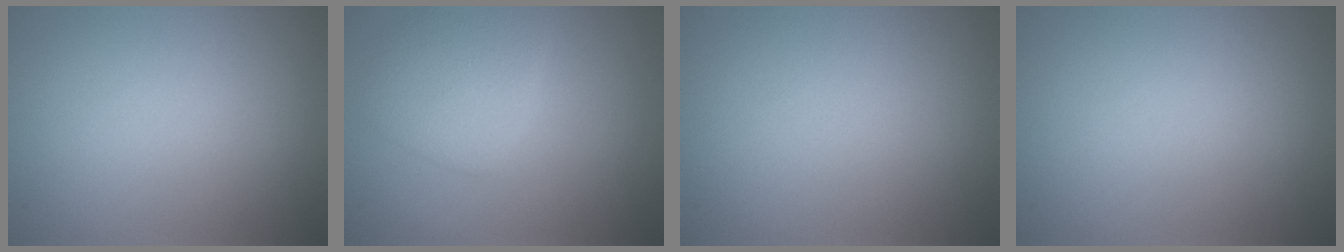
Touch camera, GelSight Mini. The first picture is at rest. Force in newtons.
{"total": 3.0, "press": 3.0, "slide": 0.1}
{"total": 0.0}
{"total": 0.0}